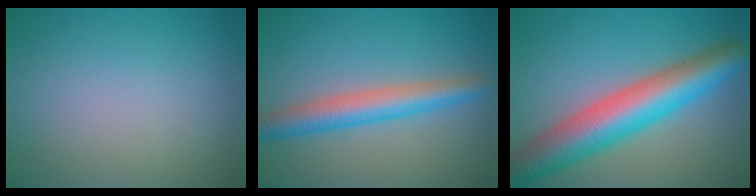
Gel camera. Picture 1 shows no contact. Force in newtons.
{"total": 4.4, "press": 4.4, "slide": 0.0}
{"total": 9.3, "press": 9.3, "slide": 0.4}